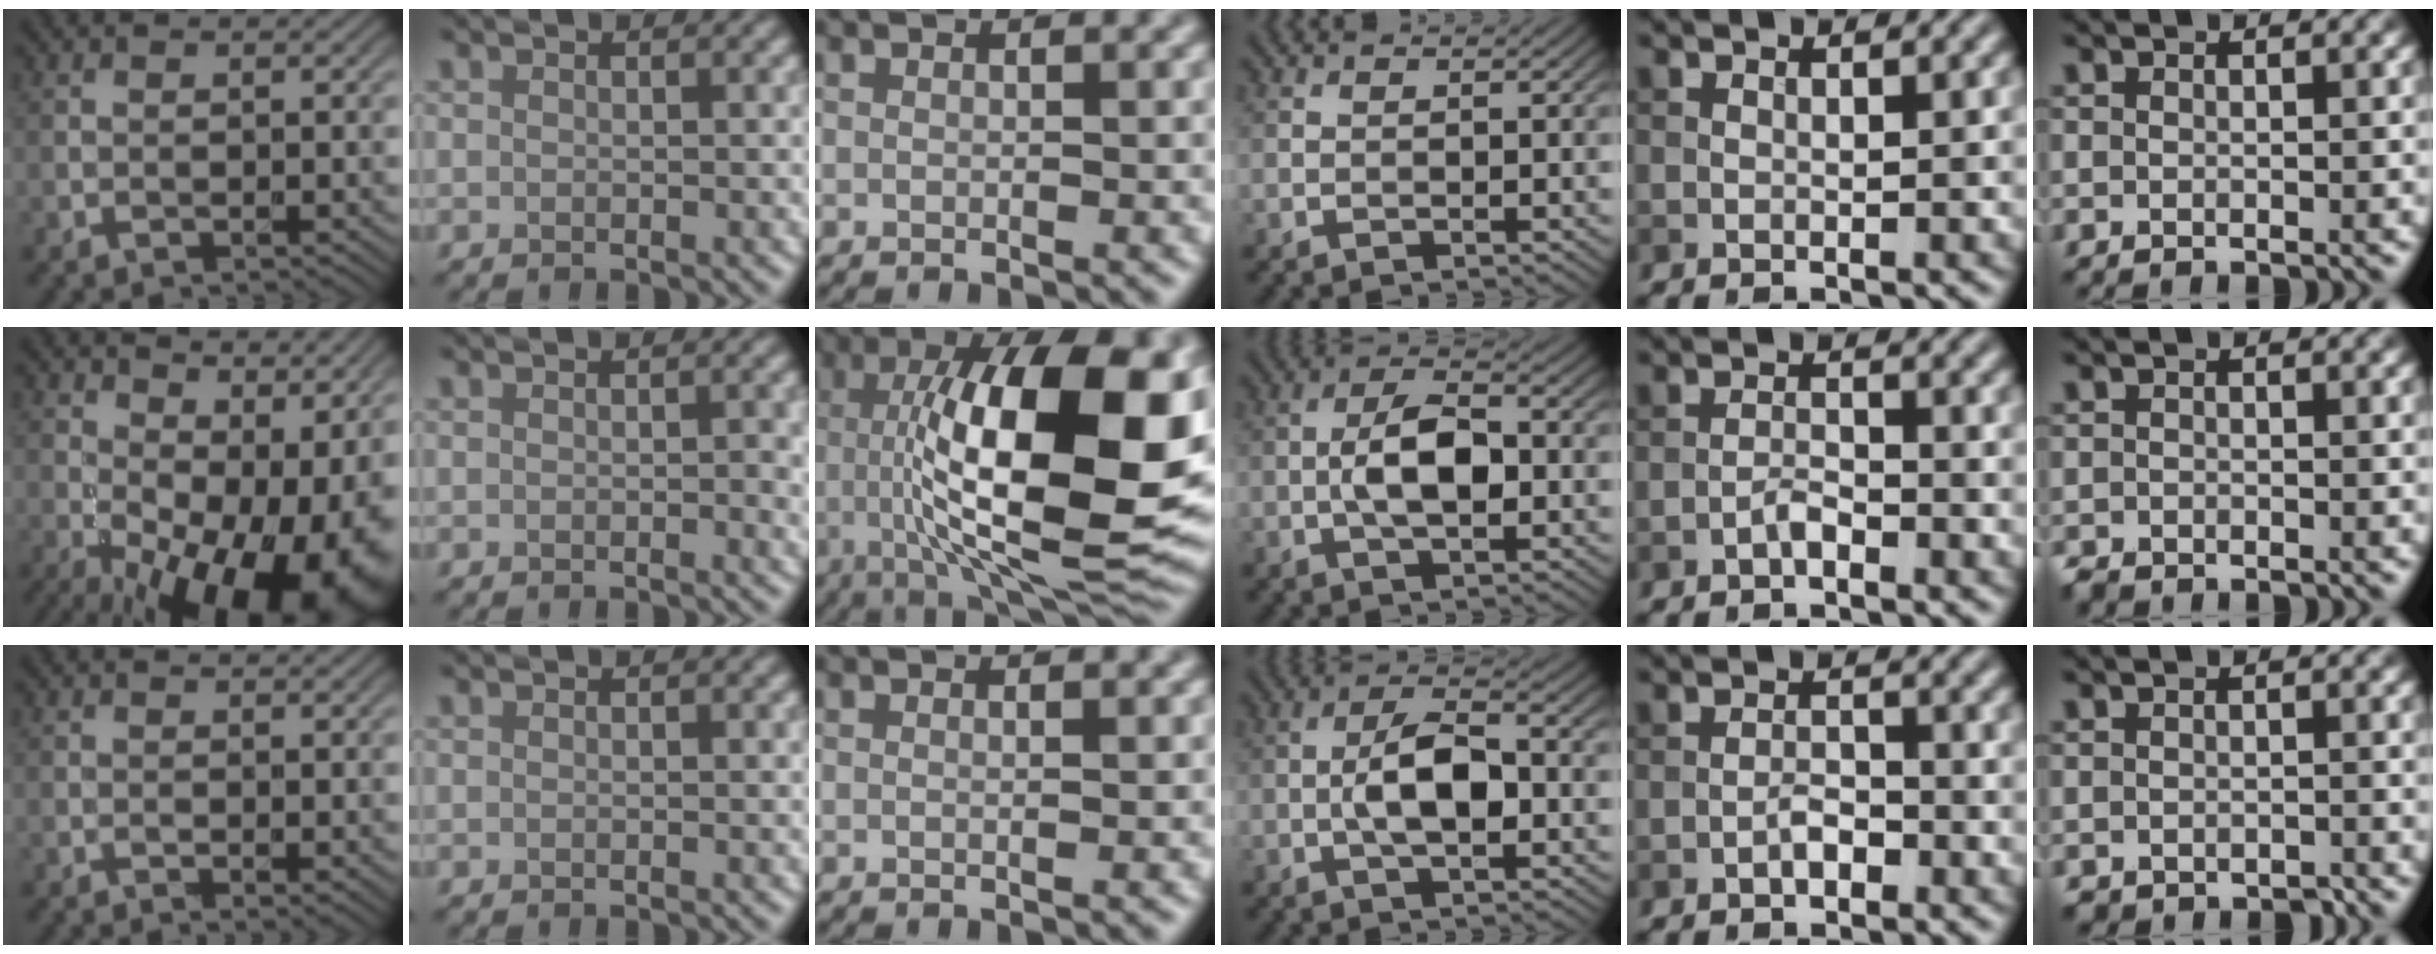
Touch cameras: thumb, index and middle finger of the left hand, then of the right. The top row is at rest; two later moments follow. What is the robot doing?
{"motion": "unscrew", "object": "dispenser bottle"}